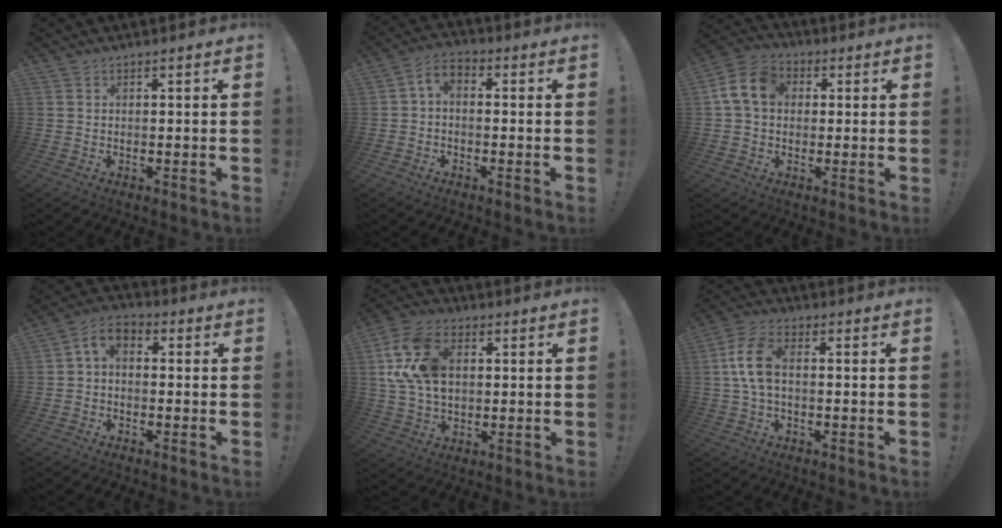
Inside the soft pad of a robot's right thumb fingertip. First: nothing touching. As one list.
[{"total": 4.2, "force": [-0.7, 2.5, 3.3], "torque": [-0.067, 0.007, -0.010]}, {"total": 11.7, "force": [2.3, 8.8, 7.4], "torque": [-0.132, 0.014, 0.048]}, {"total": 5.0, "force": [-0.2, 3.3, 3.7], "torque": [-0.078, 0.006, 0.001]}, {"total": 16.9, "force": [3.9, 11.6, 11.7], "torque": [-0.228, 0.000, 0.076]}, {"total": 9.7, "force": [0.6, 5.3, 8.1], "torque": [-0.165, 0.005, 0.016]}]